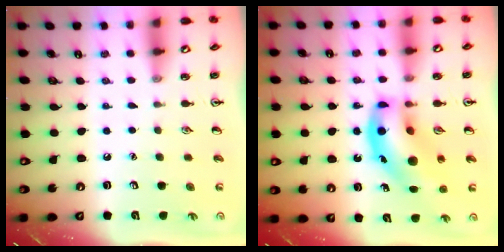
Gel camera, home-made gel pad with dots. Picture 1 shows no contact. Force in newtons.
{"total": 14.7, "press": 14.3, "slide": 3.6}